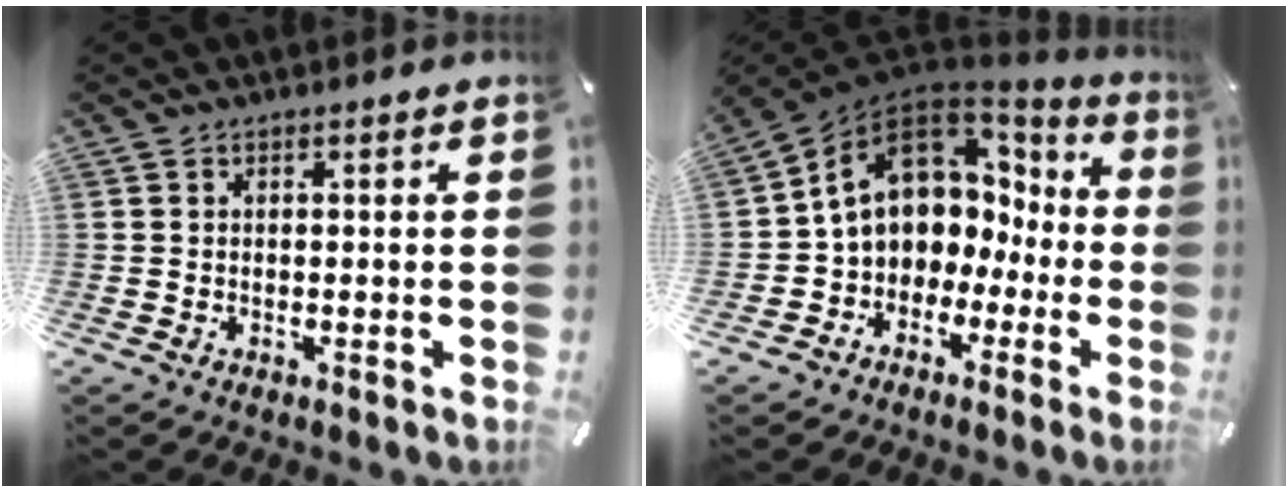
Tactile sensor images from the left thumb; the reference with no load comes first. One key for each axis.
{"total": 12.4, "fx": 2.9, "fy": 10.2, "fz": 6.4, "tx": -0.124, "ty": -0.012, "tz": 0.056}